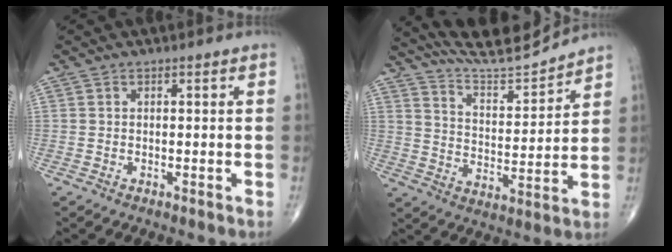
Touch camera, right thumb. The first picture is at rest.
{"total": 12.1, "force": [11.8, 0.5, 2.7], "torque": [-0.033, -0.071, 0.209]}